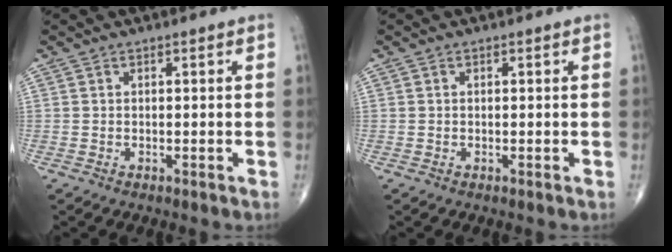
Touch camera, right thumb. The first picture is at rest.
{"total": 0.0}